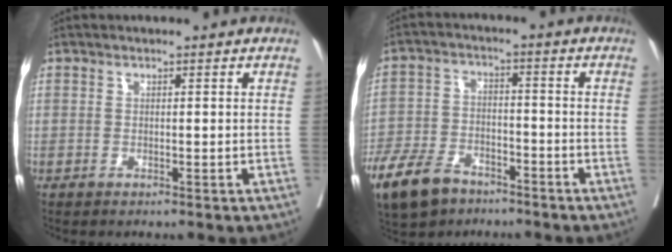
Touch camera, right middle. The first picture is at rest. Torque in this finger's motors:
{"motor_torque": [1.08, -1.06, 0.21, 0.07]}